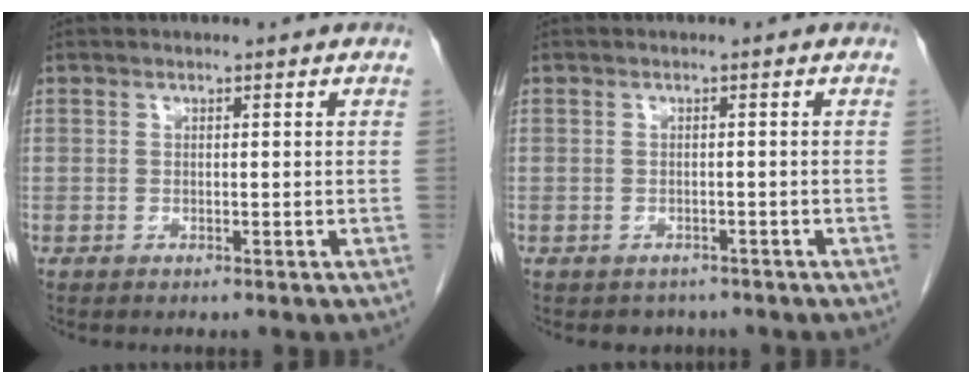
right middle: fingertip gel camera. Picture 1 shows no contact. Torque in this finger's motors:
{"motor_torque": [0.04, -0.02, -0.02, 0.00]}